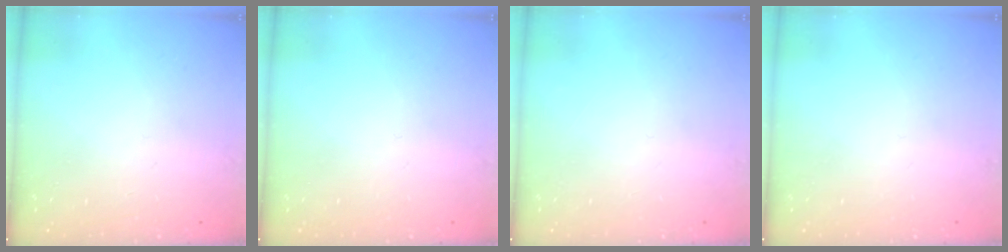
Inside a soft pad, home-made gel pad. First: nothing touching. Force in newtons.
{"total": 0.0}
{"total": 0.0}
{"total": 0.0}